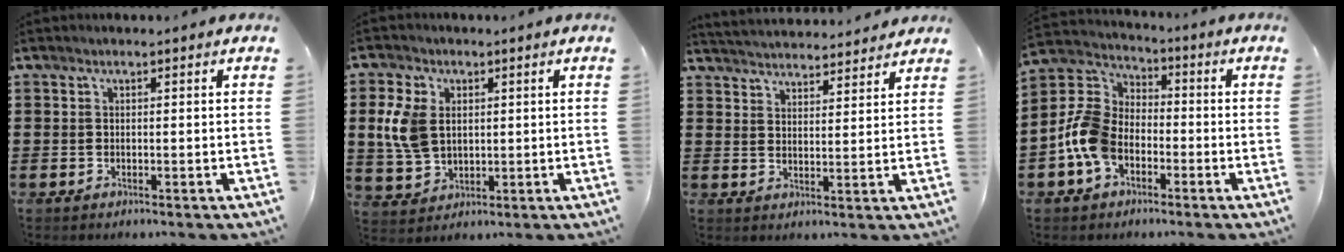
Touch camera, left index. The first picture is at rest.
{"total": 7.6, "force": [1.4, 5.6, 5.0], "torque": [-0.143, 0.007, 0.019]}
{"total": 3.7, "force": [3.7, -0.1, 0.0], "torque": [-0.014, -0.019, 0.066]}
{"total": 9.4, "force": [-3.5, 6.4, 5.9], "torque": [-0.173, 0.004, -0.078]}